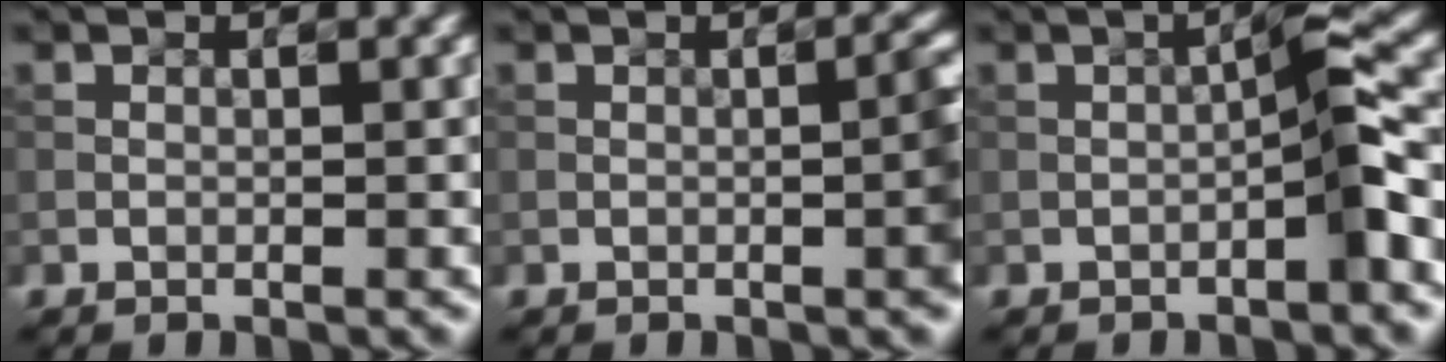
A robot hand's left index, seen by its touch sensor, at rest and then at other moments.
{"total": 2.9, "force": [-0.5, 0.6, 2.8], "torque": [-0.030, 0.011, -0.009]}
{"total": 3.1, "force": [-1.0, 0.0, 2.9], "torque": [-0.047, 0.018, -0.022]}